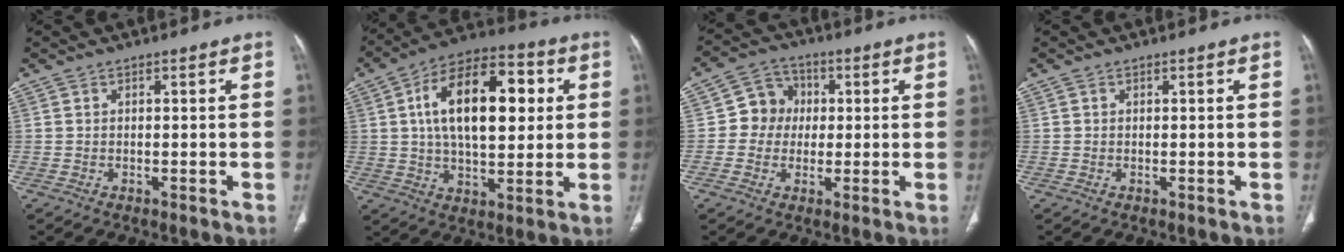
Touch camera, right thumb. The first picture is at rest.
{"total": 20.2, "force": [4.0, 10.6, 16.7], "torque": [-0.246, 0.015, 0.058]}
{"total": 7.2, "force": [0.3, 6.8, 2.6], "torque": [-0.006, 0.012, -0.008]}
{"total": 0.0}